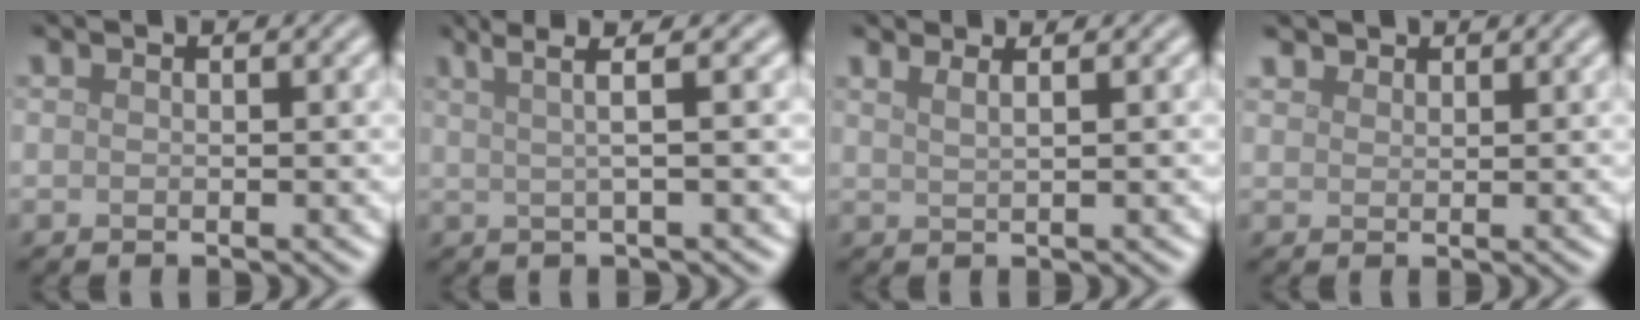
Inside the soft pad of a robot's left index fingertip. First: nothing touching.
{"total": 3.4, "force": [1.7, 0.5, 3.0], "torque": [-0.050, 0.008, 0.022]}
{"total": 2.9, "force": [2.0, 1.2, 1.7], "torque": [-0.004, 0.012, 0.000]}
{"total": 1.5, "force": [1.3, 0.7, 0.1], "torque": [-0.005, 0.003, 0.025]}